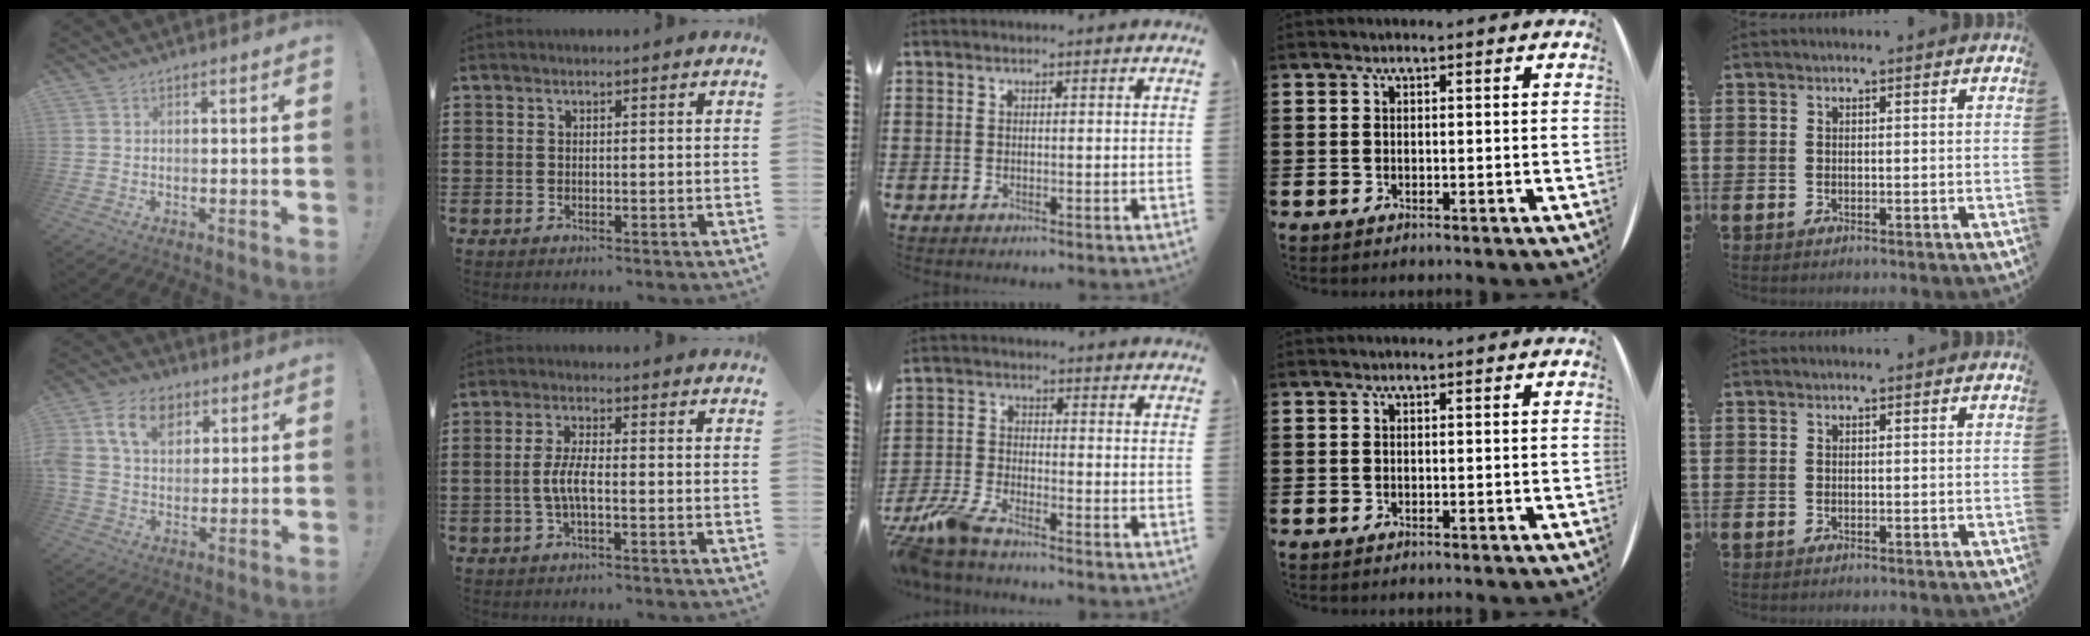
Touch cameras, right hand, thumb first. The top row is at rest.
{"thumb": {"total": 13.3, "force": [5.4, 9.4, 7.7], "torque": [-0.142, -0.003, 0.104]}, "index": {"total": 4.1, "force": [-0.9, 1.1, 3.9], "torque": [-0.098, -0.006, -0.026]}, "middle": {"total": 5.8, "force": [-5.1, 0.9, 2.7], "torque": [-0.086, -0.013, -0.106]}}